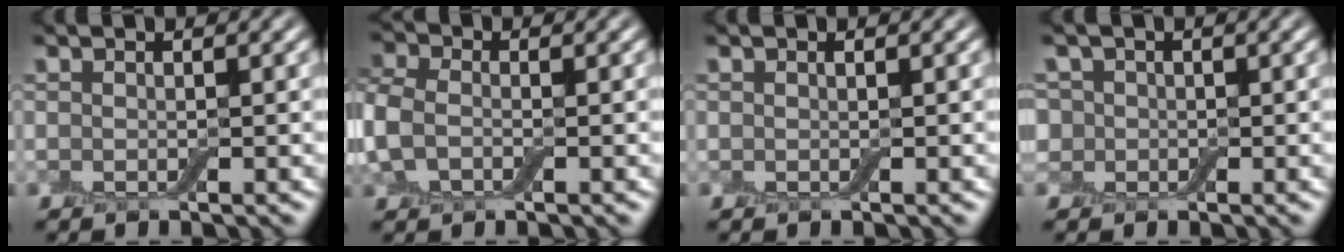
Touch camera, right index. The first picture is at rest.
{"total": 3.8, "force": [-0.3, 2.8, 2.6], "torque": [-0.071, 0.005, -0.017]}
{"total": 0.0}
{"total": 4.0, "force": [1.2, 3.4, 1.6], "torque": [-0.025, 0.021, -0.007]}